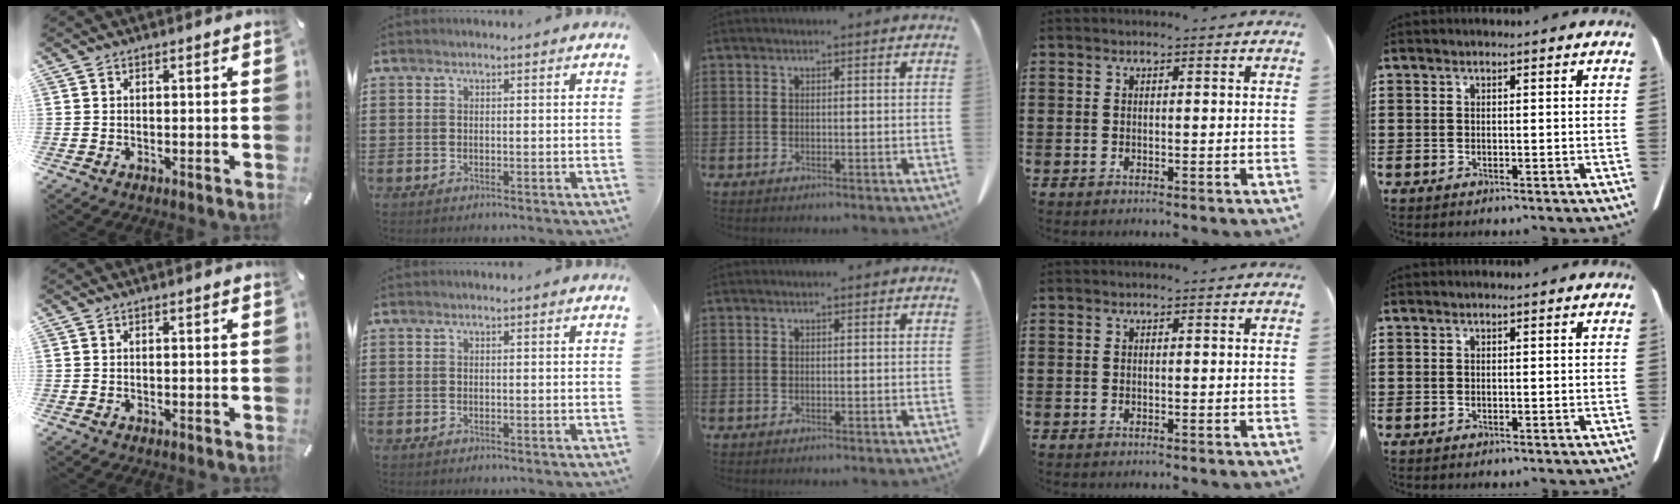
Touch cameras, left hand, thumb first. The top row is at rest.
{}